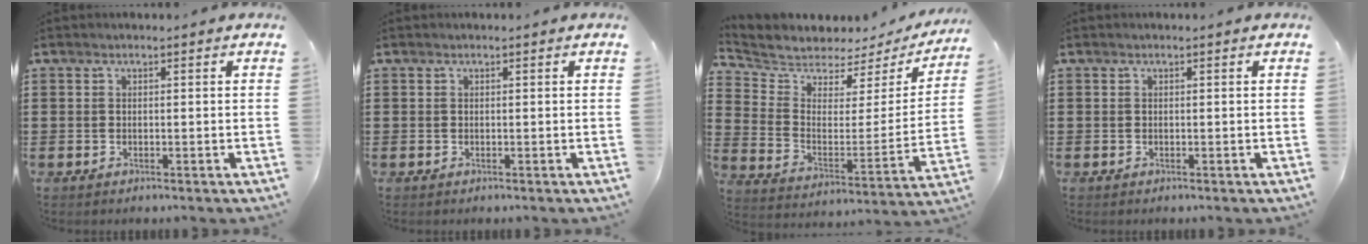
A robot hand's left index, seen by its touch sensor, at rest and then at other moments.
{"total": 0.0}
{"total": 4.8, "force": [4.5, 1.6, -0.2], "torque": [-0.035, -0.042, 0.074]}
{"total": 0.0}